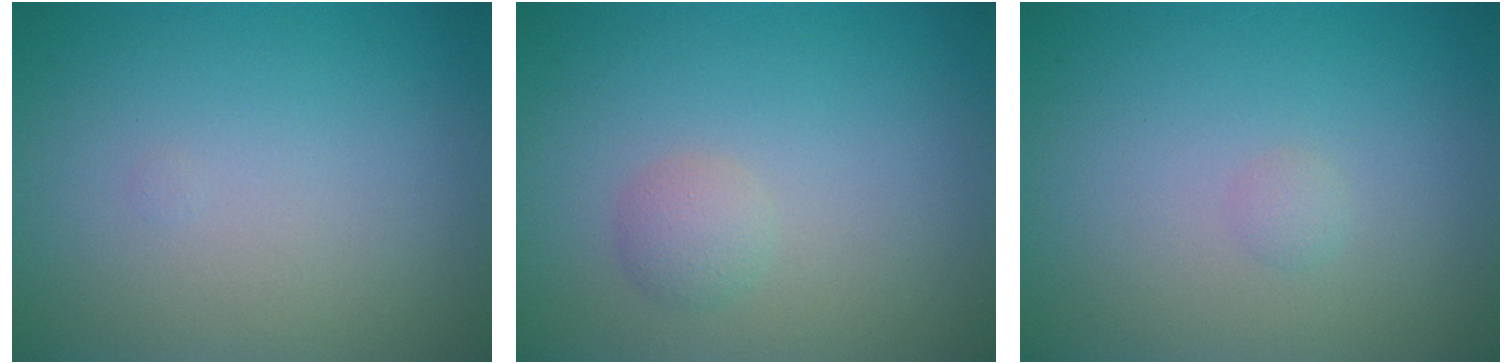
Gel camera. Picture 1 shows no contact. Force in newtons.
{"total": 1.4, "press": 1.4, "slide": 0.1}
{"total": 0.6, "press": 0.6, "slide": 0.0}